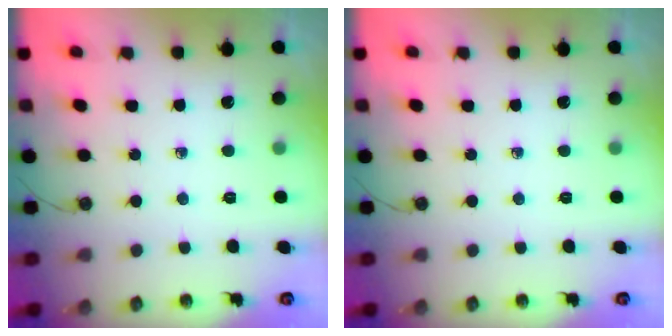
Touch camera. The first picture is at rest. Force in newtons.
{"total": 0.0}